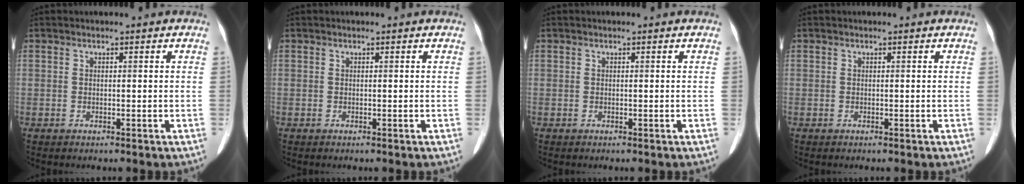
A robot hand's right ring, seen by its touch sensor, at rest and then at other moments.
{"total": 0.0}
{"total": 0.0}
{"total": 0.0}